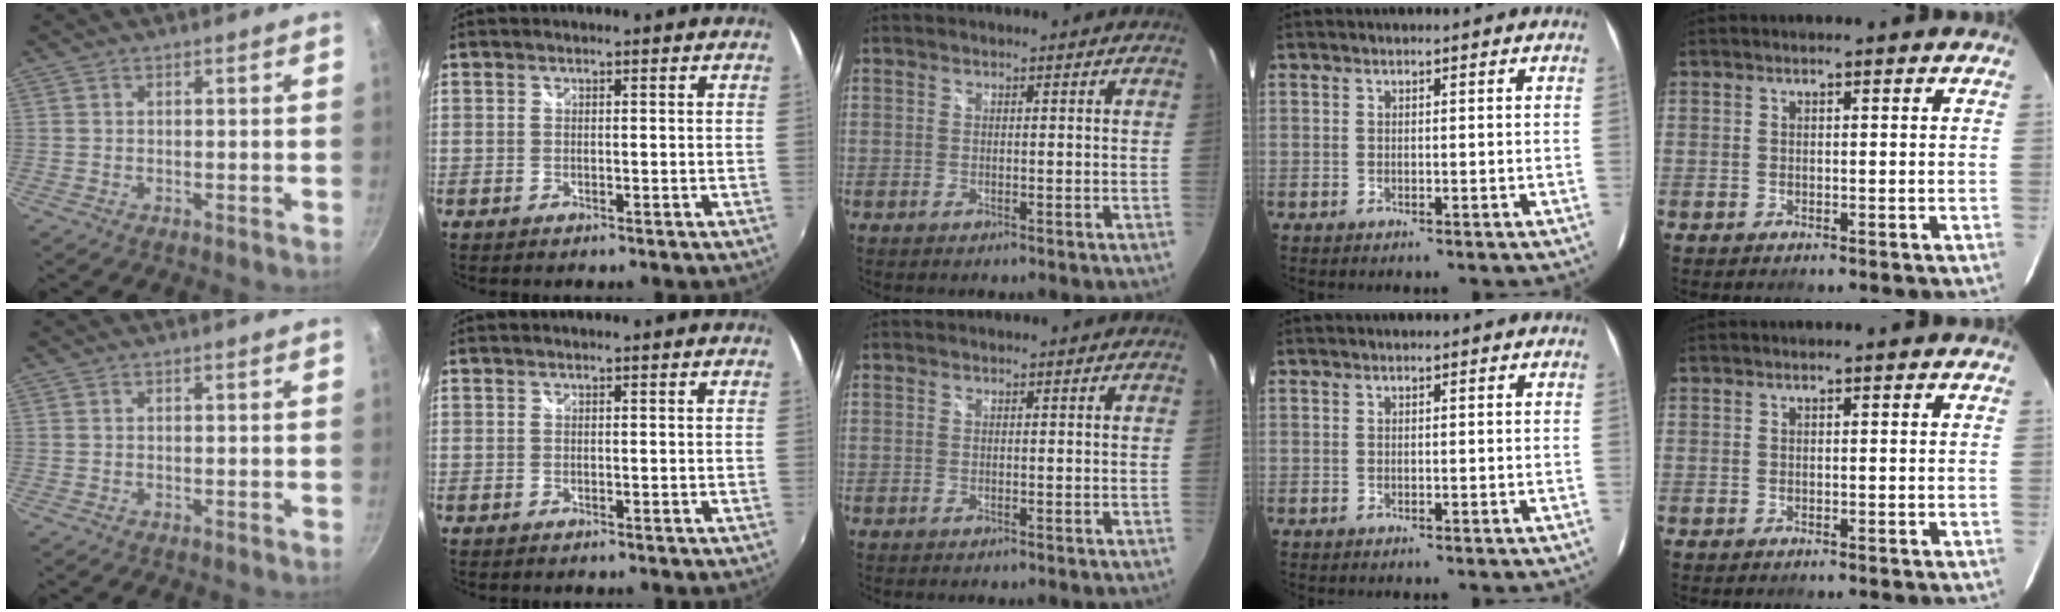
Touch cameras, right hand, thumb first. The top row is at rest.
{}